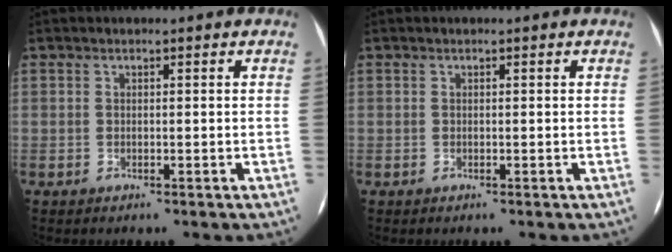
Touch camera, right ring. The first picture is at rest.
{"total": 0.0}